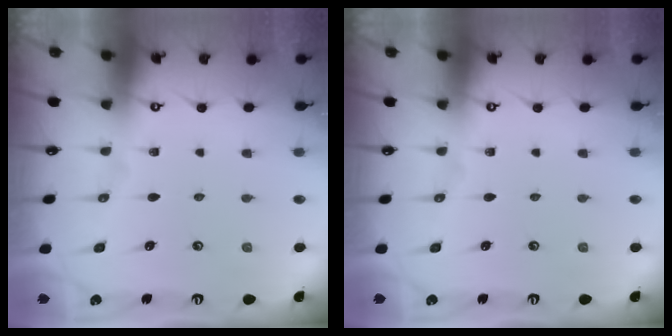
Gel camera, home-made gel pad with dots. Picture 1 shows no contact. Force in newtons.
{"total": 0.0}